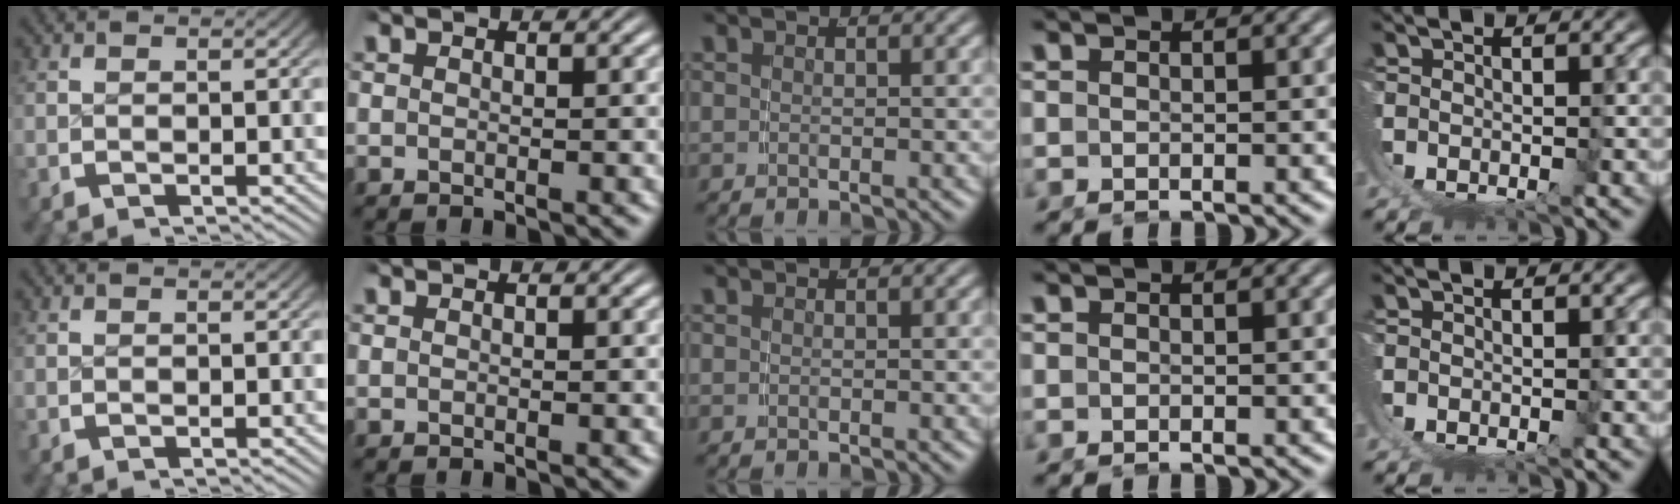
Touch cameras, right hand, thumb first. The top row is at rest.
{}